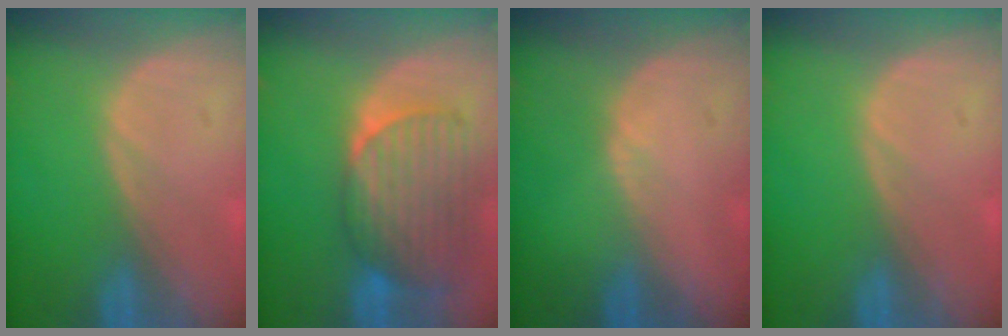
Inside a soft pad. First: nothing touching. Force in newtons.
{"total": 9.4, "press": 8.3, "slide": 4.4}
{"total": 0.7, "press": 0.4, "slide": 0.5}
{"total": 0.0}